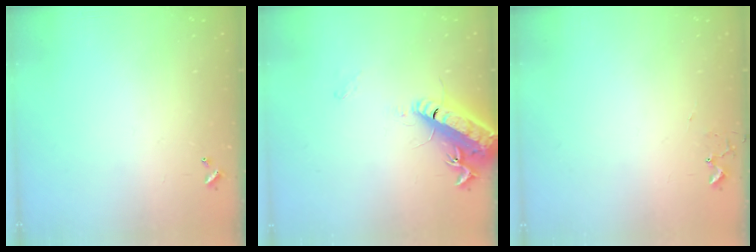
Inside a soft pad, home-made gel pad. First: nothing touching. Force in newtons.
{"total": 17.2, "press": 16.5, "slide": 4.6}
{"total": 5.4, "press": 5.4, "slide": 0.7}